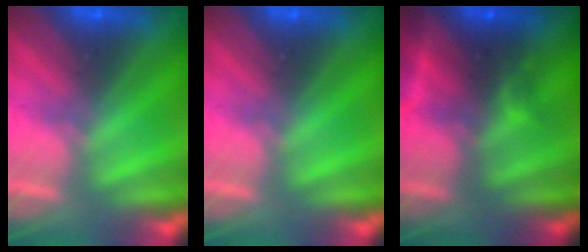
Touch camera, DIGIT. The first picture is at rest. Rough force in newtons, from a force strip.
{"total": 0.0}
{"total": 2.6}